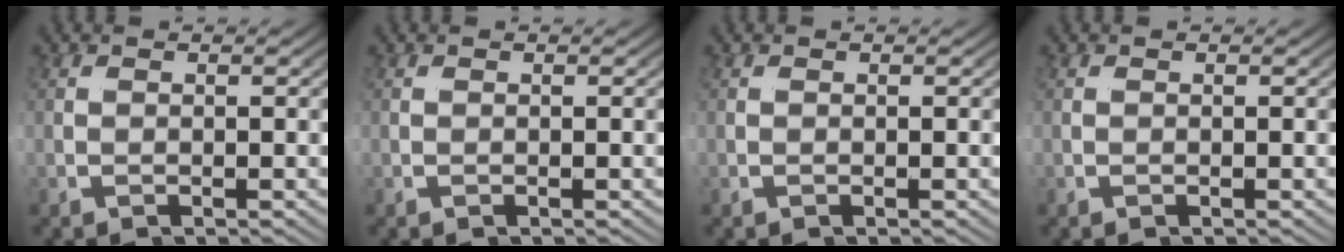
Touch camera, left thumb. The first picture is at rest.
{"total": 0.0}
{"total": 0.0}
{"total": 0.0}